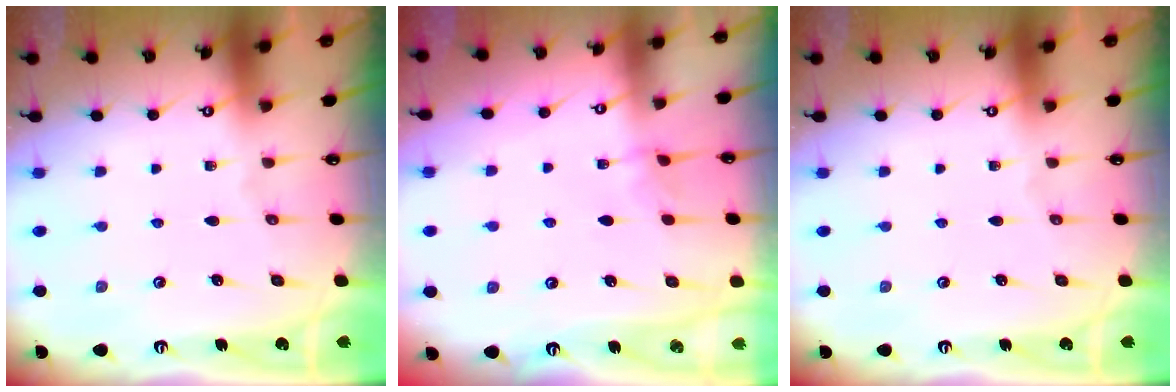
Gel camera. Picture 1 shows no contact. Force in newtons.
{"total": 3.4, "press": 3.4, "slide": 0.1}
{"total": 0.0}